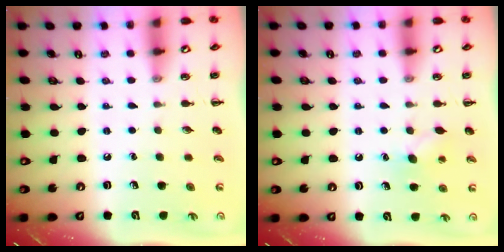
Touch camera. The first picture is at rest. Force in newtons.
{"total": 6.4, "press": 6.3, "slide": 1.4}